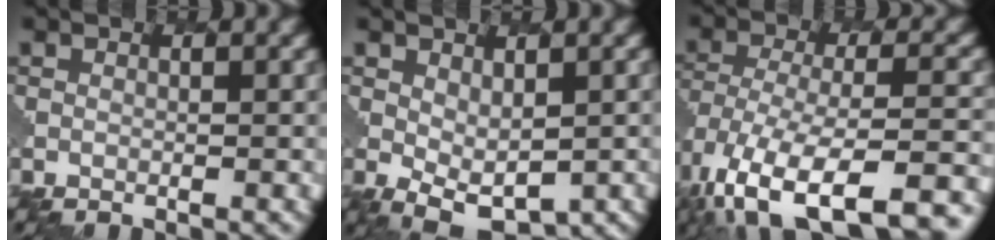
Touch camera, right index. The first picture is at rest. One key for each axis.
{"total": 3.8, "fx": -0.1, "fy": 2.3, "fz": 3.1, "tx": -0.056, "ty": -0.012, "tz": 0.006}
{"total": 15.6, "fx": -10.6, "fy": 6.8, "fz": 9.3, "tx": -0.175, "ty": -0.034, "tz": -0.141}